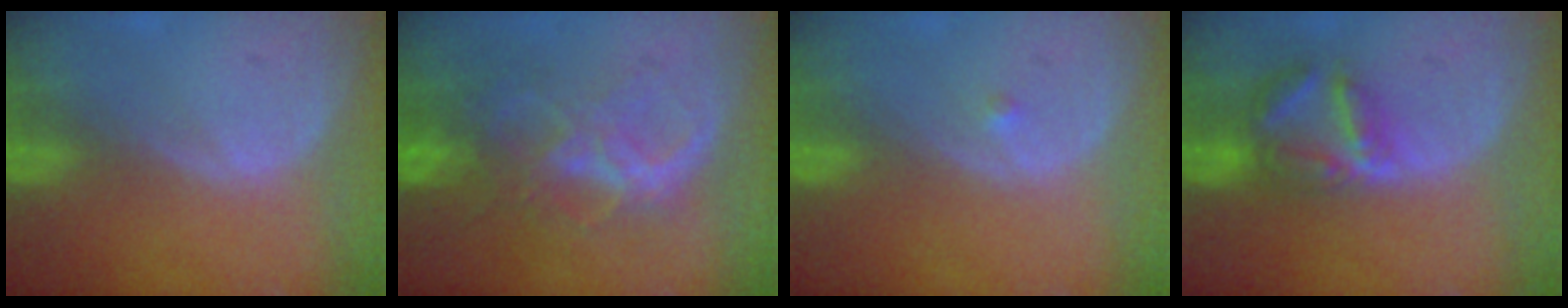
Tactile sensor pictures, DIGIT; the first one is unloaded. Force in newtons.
{"total": 7.3, "press": 7.2, "slide": 1.3}
{"total": 0.5, "press": 0.4, "slide": 0.3}
{"total": 5.9, "press": 5.9, "slide": 0.2}